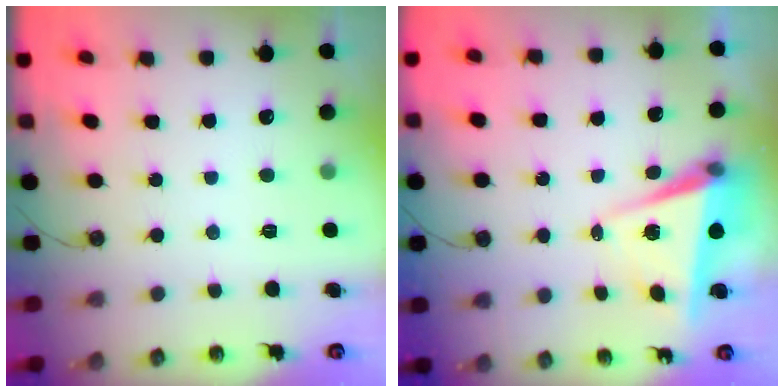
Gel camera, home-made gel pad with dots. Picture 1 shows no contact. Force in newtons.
{"total": 6.0, "press": 4.9, "slide": 3.3}